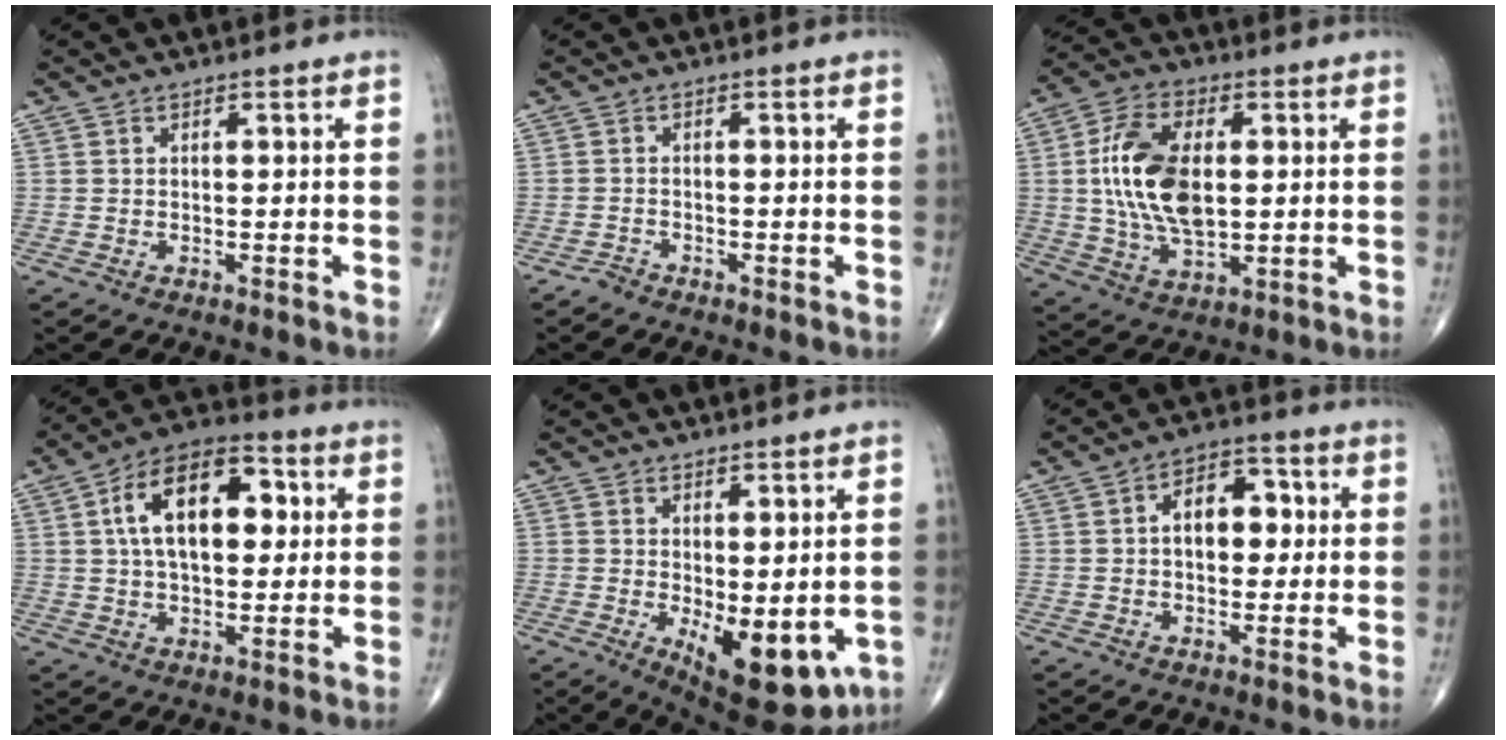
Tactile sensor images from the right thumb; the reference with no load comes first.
{"total": 1.3, "force": [-1.2, 0.5, 0.0], "torque": [-0.003, 0.001, -0.026]}
{"total": 15.6, "force": [1.4, 8.5, 13.0], "torque": [-0.246, 0.002, 0.028]}
{"total": 16.7, "force": [3.6, 9.2, 13.5], "torque": [-0.199, 0.017, 0.053]}
{"total": 13.1, "force": [-3.1, 5.8, 11.3], "torque": [-0.136, -0.021, -0.024]}
{"total": 9.3, "force": [1.2, 6.0, 7.1], "torque": [-0.075, 0.018, 0.013]}